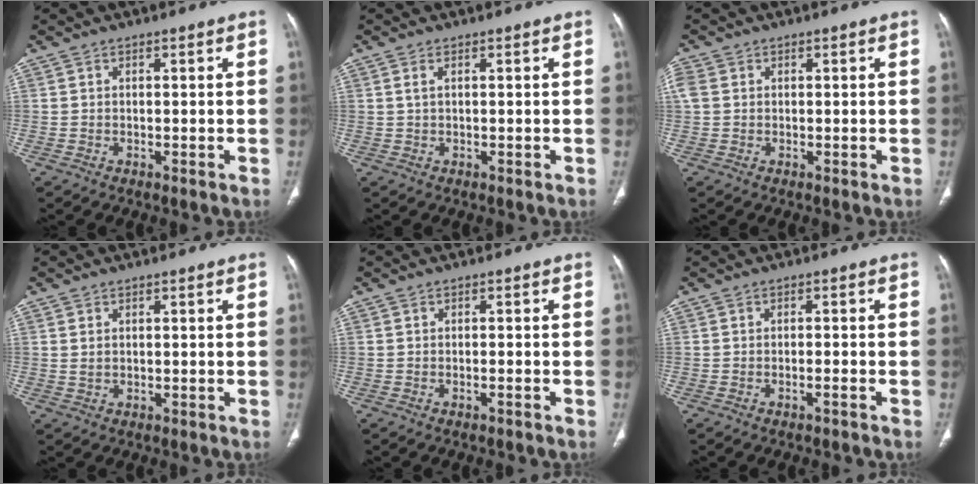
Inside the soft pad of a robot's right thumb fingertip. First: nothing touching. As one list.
[{"total": 1.1, "force": [0.4, 0.4, 1.0], "torque": [-0.027, 0.005, 0.009]}, {"total": 2.8, "force": [0.6, 2.2, 1.5], "torque": [-0.047, 0.012, 0.015]}, {"total": 1.4, "force": [0.4, 1.0, 0.9], "torque": [-0.020, -0.001, 0.015]}, {"total": 0.7, "force": [-0.6, 0.0, 0.4], "torque": [-0.014, 0.010, -0.007]}, {"total": 1.1, "force": [-0.9, 0.1, 0.7], "torque": [-0.018, 0.013, -0.012]}]